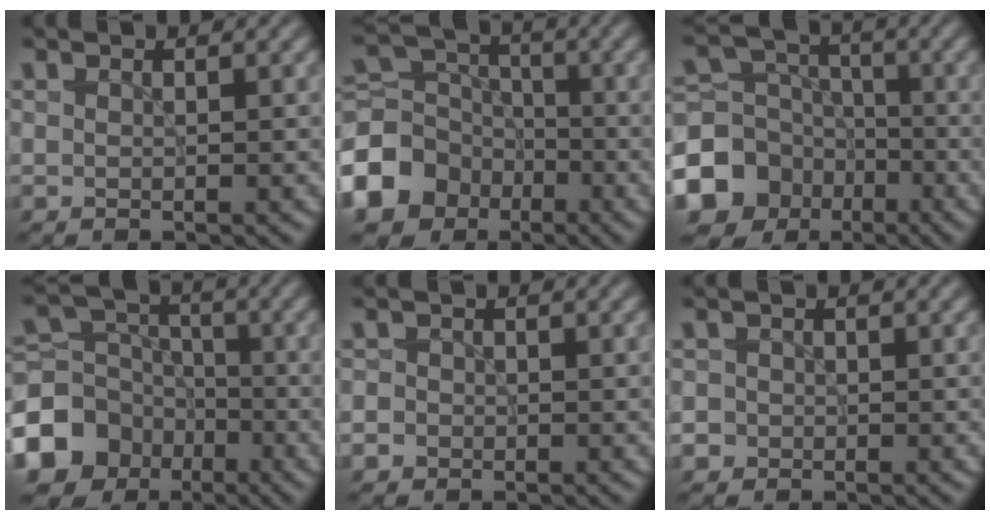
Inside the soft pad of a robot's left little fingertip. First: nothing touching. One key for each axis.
{"total": 9.2, "fx": -4.6, "fy": 7.3, "fz": 3.4, "tx": -0.091, "ty": -0.003, "tz": -0.103}
{"total": 12.8, "fx": -6.2, "fy": 10.5, "fz": 3.8, "tx": -0.102, "ty": -0.041, "tz": -0.127}
{"total": 11.4, "fx": -5.7, "fy": 9.2, "fz": 3.6, "tx": -0.107, "ty": -0.020, "tz": -0.115}
{"total": 1.6, "fx": -0.6, "fy": 1.4, "fz": 0.5, "tx": 0.001, "ty": 0.002, "tz": -0.012}
{"total": 2.0, "fx": -0.8, "fy": 1.8, "fz": 0.4, "tx": 0.004, "ty": 0.005, "tz": -0.019}